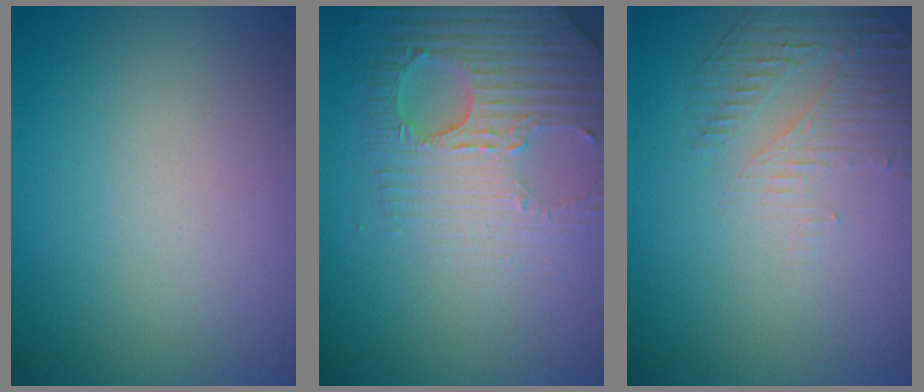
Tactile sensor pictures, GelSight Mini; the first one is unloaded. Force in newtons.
{"total": 4.5, "press": 4.3, "slide": 1.3}
{"total": 1.8, "press": 1.1, "slide": 1.5}